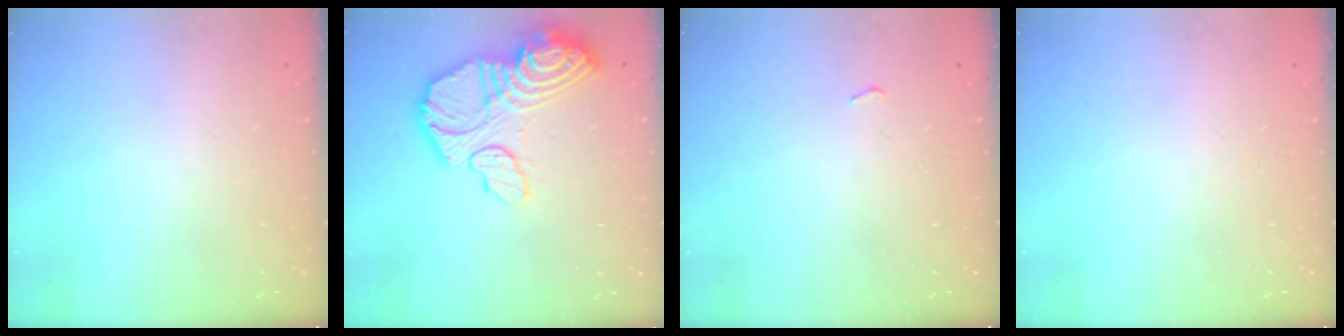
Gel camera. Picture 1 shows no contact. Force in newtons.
{"total": 22.0, "press": 21.9, "slide": 2.4}
{"total": 10.0, "press": 2.6, "slide": 9.7}
{"total": 0.0}